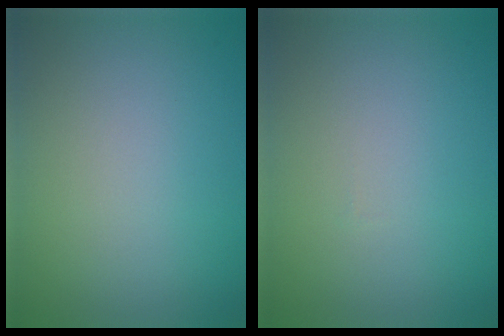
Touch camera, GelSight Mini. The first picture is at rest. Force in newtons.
{"total": 0.0}